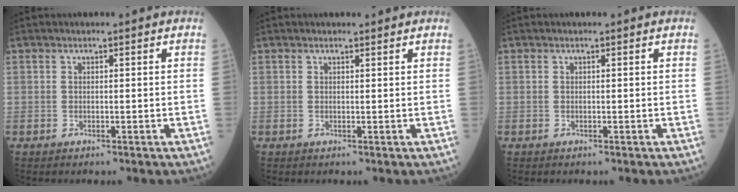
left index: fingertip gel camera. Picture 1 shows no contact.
{"total": 0.8, "force": [0.8, 0.1, -0.1], "torque": [-0.009, -0.001, 0.011]}
{"total": 0.0}